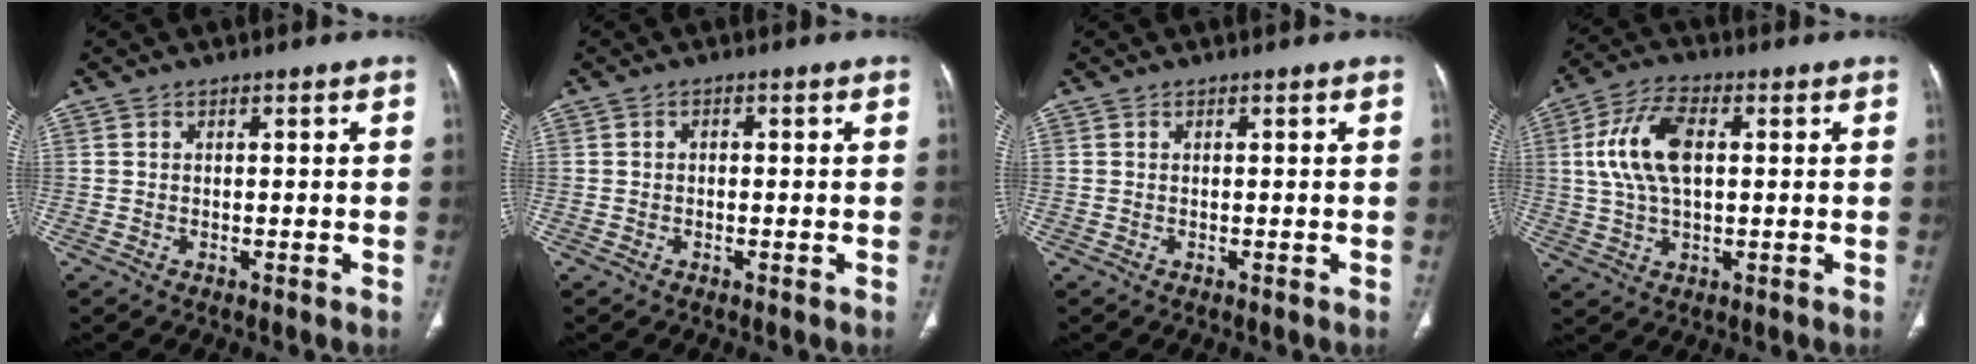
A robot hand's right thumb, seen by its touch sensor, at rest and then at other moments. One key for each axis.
{"total": 0.7, "fx": -0.1, "fy": 0.6, "fz": 0.4, "tx": -0.004, "ty": 0.003, "tz": -0.006}
{"total": 0.0}
{"total": 11.3, "fx": 1.8, "fy": 5.9, "fz": 9.5, "tx": -0.195, "ty": 0.013, "tz": 0.034}